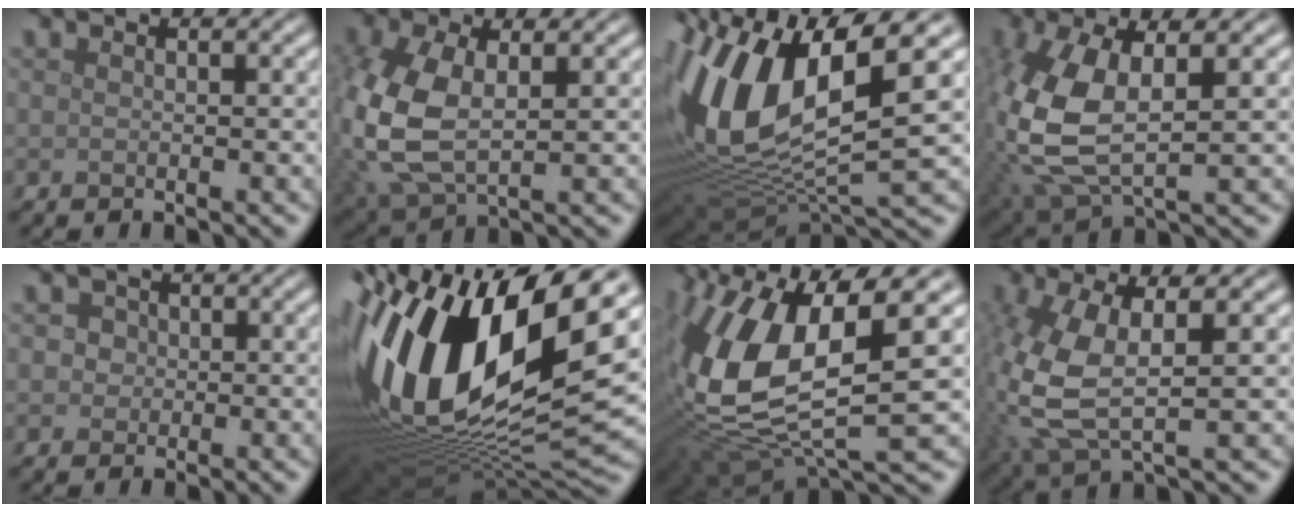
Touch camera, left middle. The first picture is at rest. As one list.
[{"total": 9.0, "force": [0.3, 5.2, 7.3], "torque": [-0.195, -0.007, 0.013]}, {"total": 14.7, "force": [3.0, 6.6, 12.8], "torque": [-0.280, -0.004, 0.052]}, {"total": 10.4, "force": [0.1, 5.4, 8.9], "torque": [-0.225, -0.014, 0.008]}, {"total": 2.6, "force": [0.8, 2.2, 1.0], "torque": [0.000, 0.013, 0.000]}, {"total": 20.2, "force": [2.8, 9.3, 17.8], "torque": [-0.354, -0.026, 0.056]}, {"total": 13.7, "force": [1.9, 6.3, 12.0], "torque": [-0.264, -0.008, 0.034]}, {"total": 8.5, "force": [0.4, 3.8, 7.6], "torque": [-0.190, -0.005, 0.009]}]